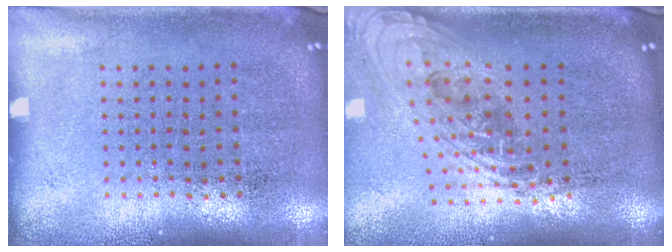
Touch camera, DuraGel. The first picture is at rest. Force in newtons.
{"total": 2.2, "press": 1.6, "slide": 1.5}